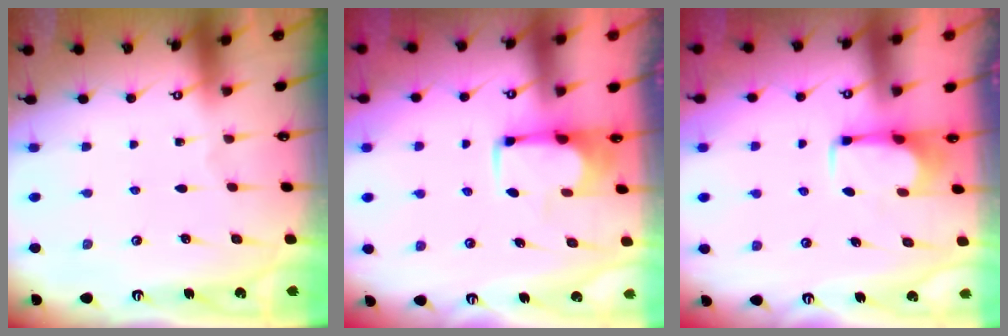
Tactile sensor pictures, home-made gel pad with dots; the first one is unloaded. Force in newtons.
{"total": 1.8, "press": 1.7, "slide": 0.6}
{"total": 2.8, "press": 2.8, "slide": 0.5}